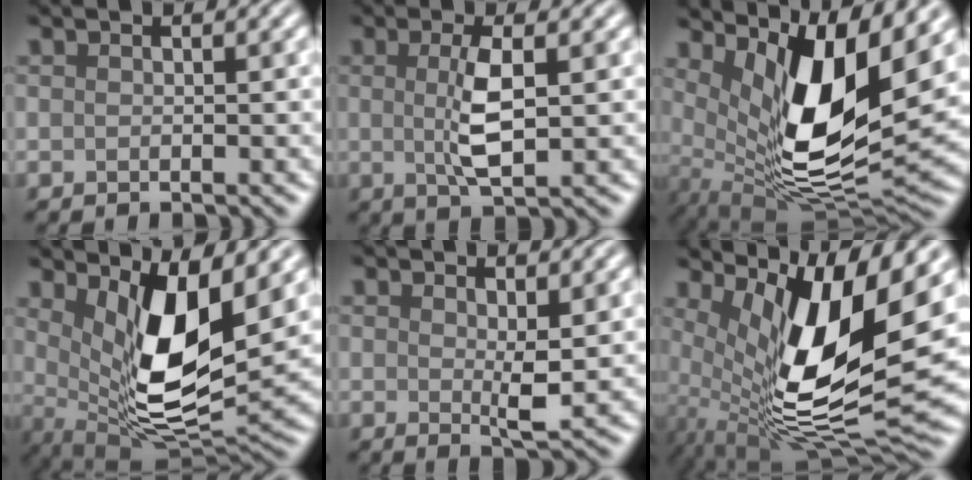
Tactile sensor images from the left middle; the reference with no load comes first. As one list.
[{"total": 3.6, "force": [0.1, 0.8, 3.5], "torque": [-0.075, -0.007, 0.006]}, {"total": 11.2, "force": [3.5, 3.6, 10.0], "torque": [-0.185, -0.020, 0.074]}, {"total": 9.4, "force": [2.8, 3.2, 8.4], "torque": [-0.154, -0.024, 0.057]}, {"total": 2.3, "force": [0.5, 0.3, 2.2], "torque": [-0.043, -0.012, 0.012]}, {"total": 12.9, "force": [3.2, 4.2, 11.7], "torque": [-0.224, -0.011, 0.064]}]